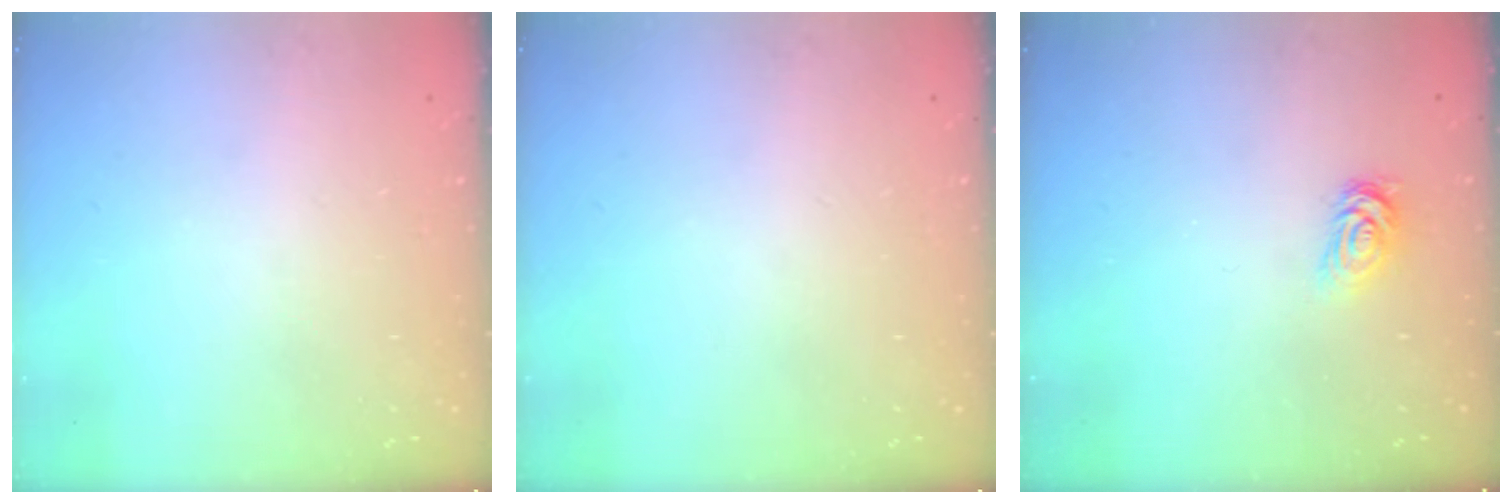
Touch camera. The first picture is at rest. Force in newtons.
{"total": 0.0}
{"total": 2.7, "press": 2.7, "slide": 0.4}